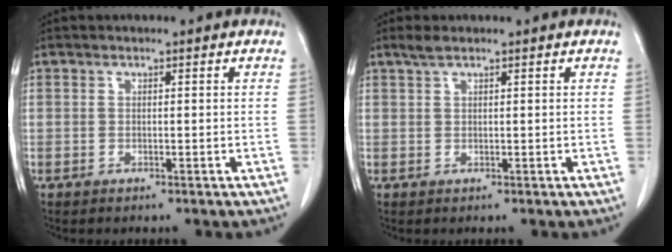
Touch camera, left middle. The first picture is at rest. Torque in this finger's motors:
{"motor_torque": [0.15, -0.13, -0.02, 0.00]}